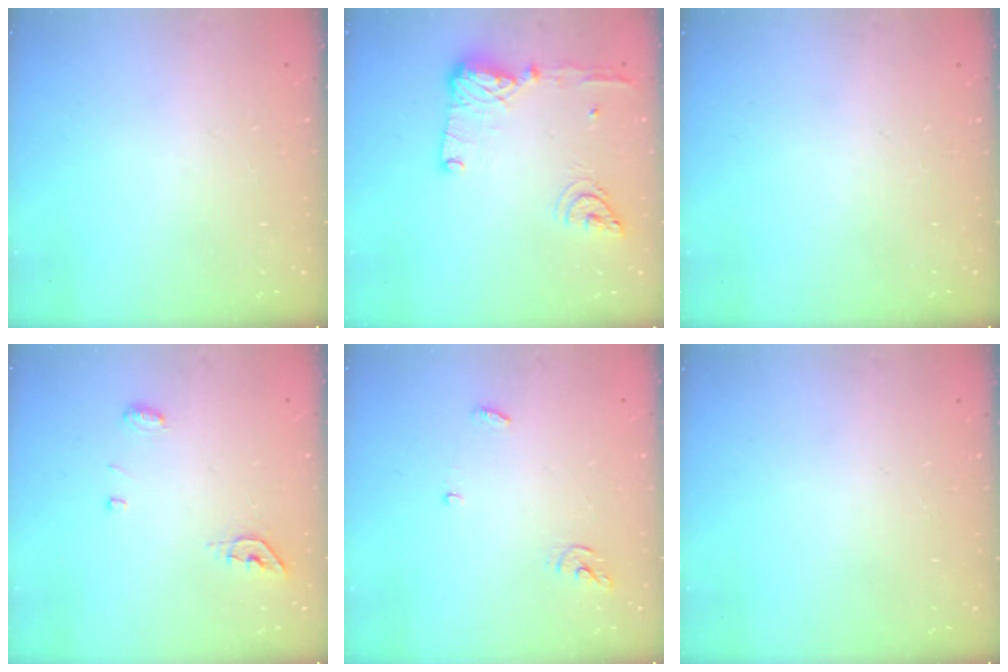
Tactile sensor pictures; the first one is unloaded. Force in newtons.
{"total": 18.4, "press": 16.9, "slide": 7.3}
{"total": 0.0}
{"total": 8.4, "press": 5.6, "slide": 6.3}
{"total": 3.4, "press": 3.4, "slide": 0.2}
{"total": 0.0}